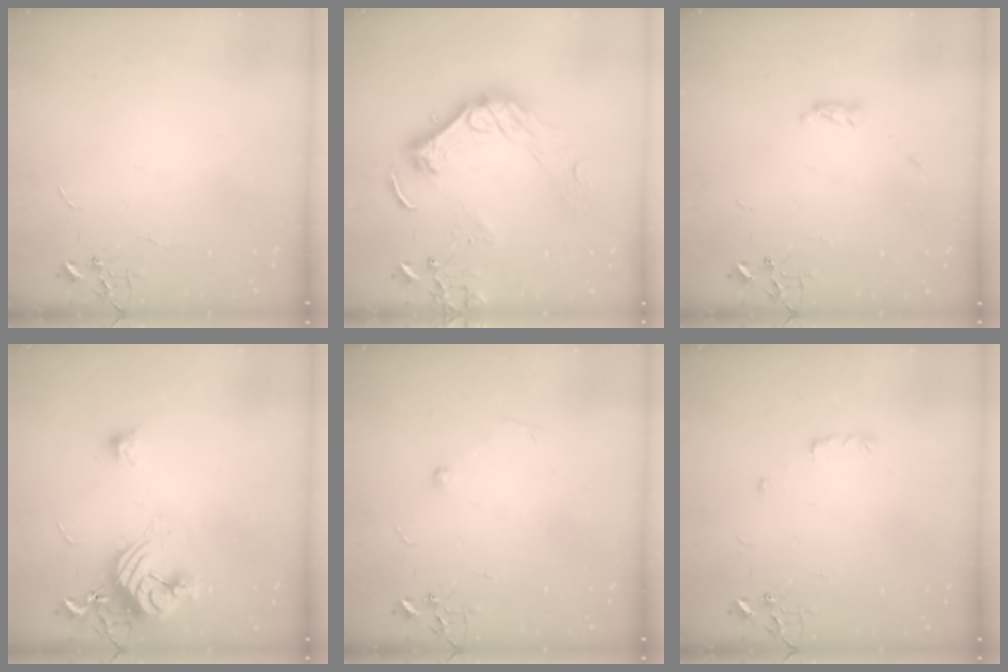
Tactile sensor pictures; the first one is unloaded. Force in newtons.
{"total": 14.9, "press": 14.9, "slide": 0.9}
{"total": 3.6, "press": 3.5, "slide": 0.5}
{"total": 12.9, "press": 12.9, "slide": 1.2}
{"total": 5.6, "press": 5.5, "slide": 1.1}
{"total": 4.5, "press": 4.5, "slide": 0.7}